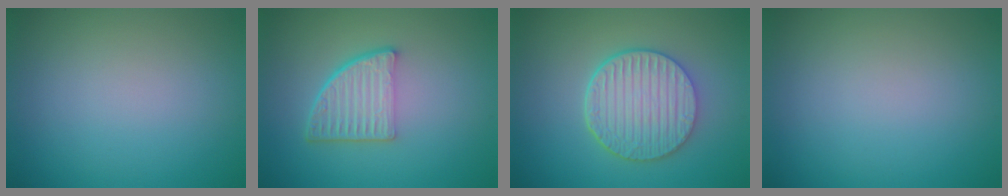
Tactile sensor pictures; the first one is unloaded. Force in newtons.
{"total": 4.8, "press": 3.4, "slide": 3.5}
{"total": 6.0, "press": 4.5, "slide": 4.0}
{"total": 0.0}